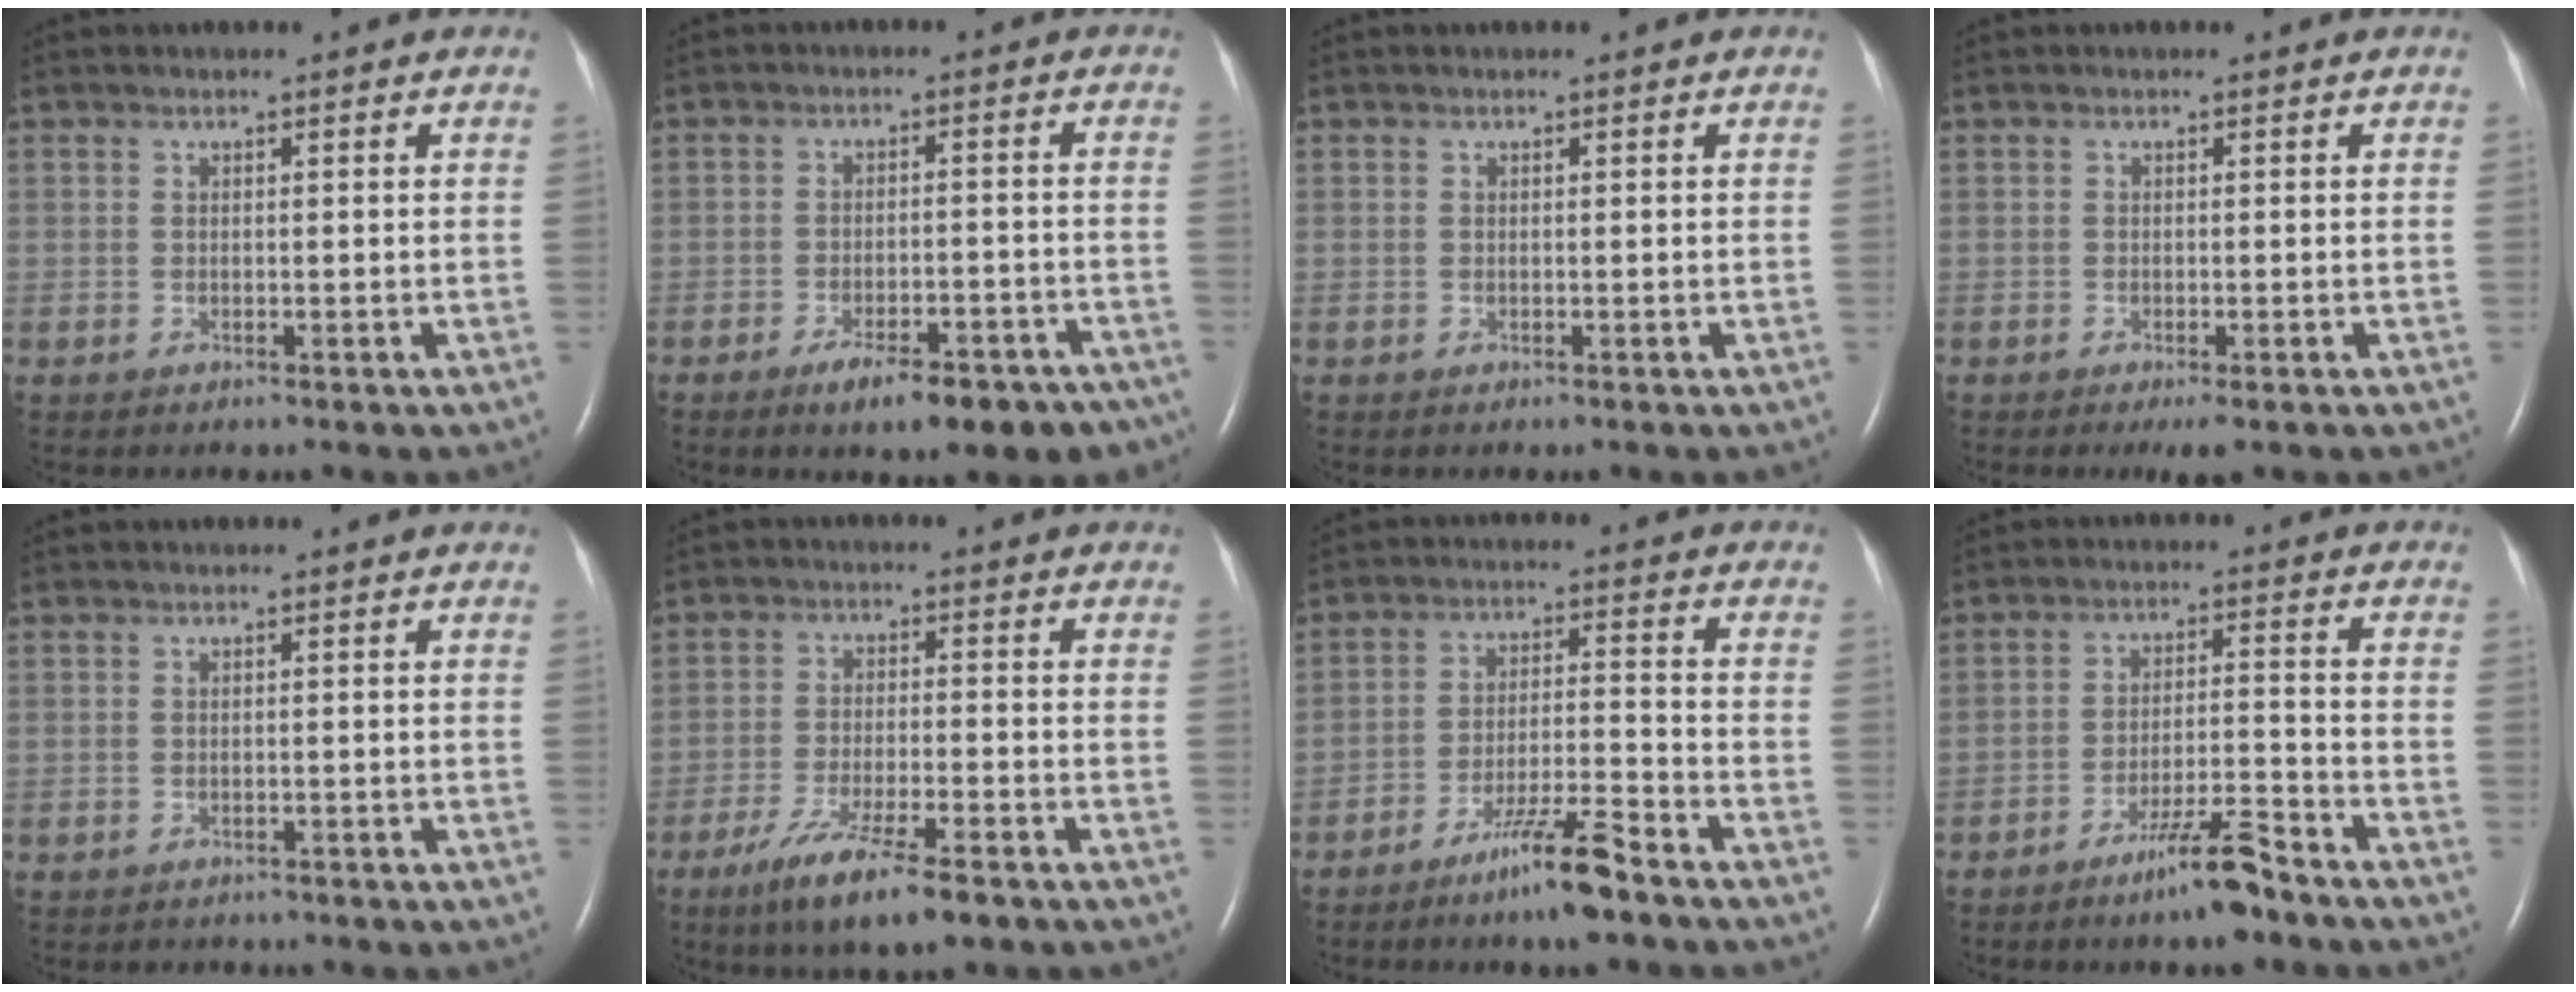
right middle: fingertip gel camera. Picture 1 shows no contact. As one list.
[{"total": 11.7, "force": [-8.7, 4.0, 6.8], "torque": [-0.072, 0.010, -0.120]}, {"total": 0.0}, {"total": 2.0, "force": [-1.2, 0.3, 1.6], "torque": [-0.022, -0.006, -0.017]}, {"total": 1.2, "force": [-1.0, 0.5, 0.0], "torque": [-0.008, 0.000, -0.014]}, {"total": 9.8, "force": [-6.4, 1.0, 7.4], "torque": [-0.142, -0.024, -0.106]}, {"total": 7.9, "force": [-5.9, -0.1, 5.2], "torque": [-0.097, -0.014, -0.112]}, {"total": 7.1, "force": [-5.5, 0.3, 4.4], "torque": [-0.080, -0.010, -0.101]}]